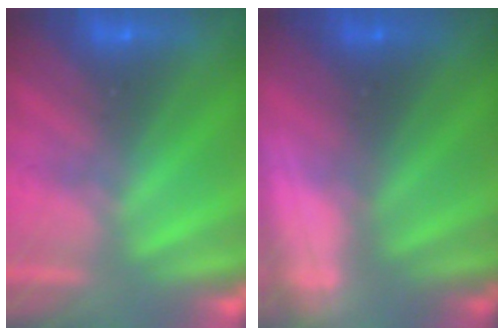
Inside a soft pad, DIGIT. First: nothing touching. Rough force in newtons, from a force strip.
{"total": 3.0}